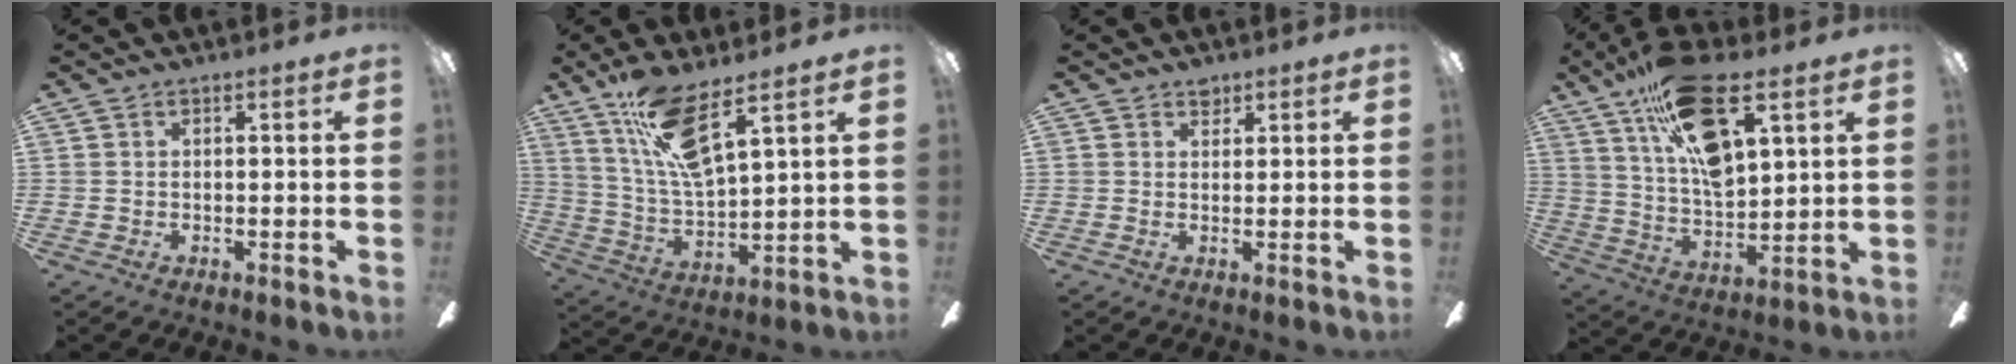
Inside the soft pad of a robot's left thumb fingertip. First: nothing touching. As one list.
[{"total": 14.4, "force": [9.5, 3.5, 10.2], "torque": [-0.210, -0.033, 0.167]}, {"total": 2.0, "force": [1.6, 1.1, 0.5], "torque": [0.003, -0.006, 0.027]}, {"total": 21.1, "force": [11.2, 9.0, 15.3], "torque": [-0.261, -0.045, 0.192]}]